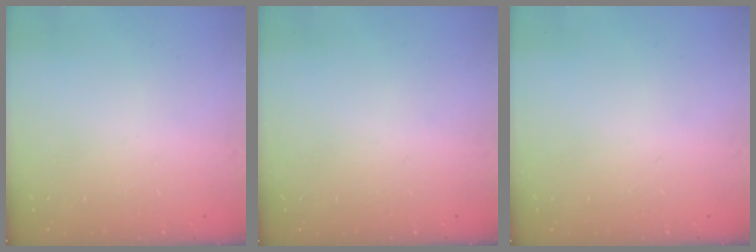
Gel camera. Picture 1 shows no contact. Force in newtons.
{"total": 0.0}
{"total": 0.0}